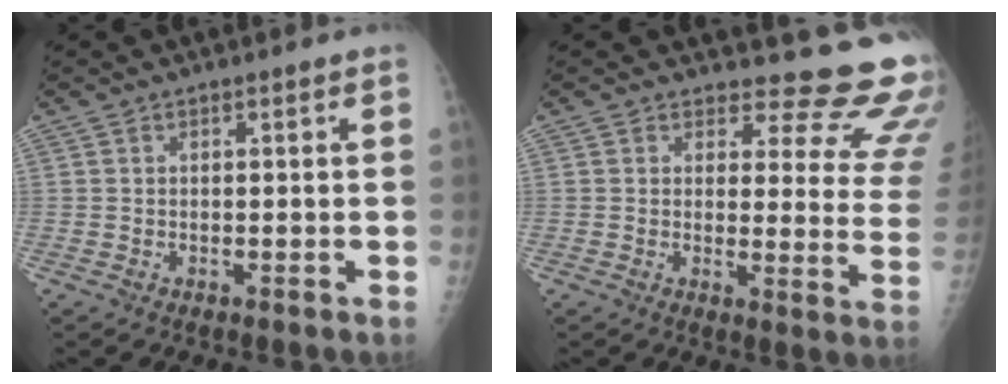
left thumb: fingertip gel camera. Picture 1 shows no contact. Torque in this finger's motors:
{"motor_torque": [0.29, 0.33, -0.11, -0.13, 0.06]}